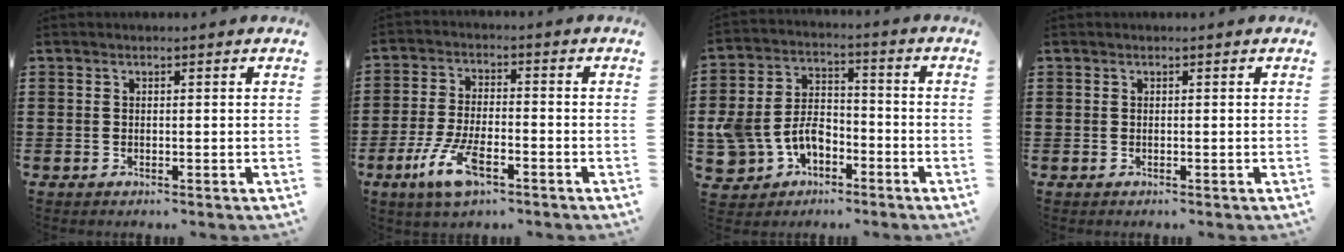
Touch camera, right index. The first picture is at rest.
{"total": 8.4, "force": [-4.1, 3.0, 6.6], "torque": [-0.149, -0.009, -0.076]}
{"total": 7.6, "force": [-3.3, 5.6, 4.0], "torque": [-0.116, 0.014, -0.067]}
{"total": 0.0}